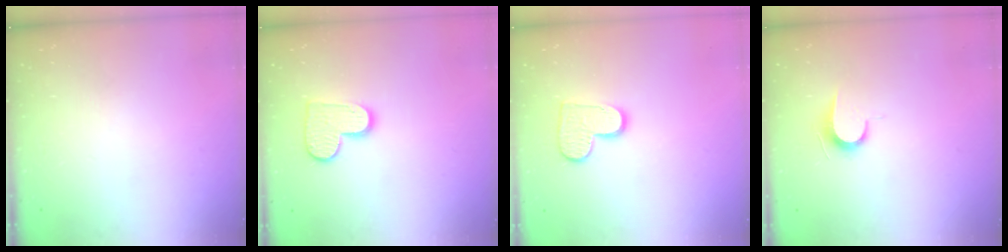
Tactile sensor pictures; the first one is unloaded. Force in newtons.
{"total": 9.6, "press": 9.6, "slide": 0.6}
{"total": 9.9, "press": 9.9, "slide": 0.3}
{"total": 6.1, "press": 6.0, "slide": 0.6}